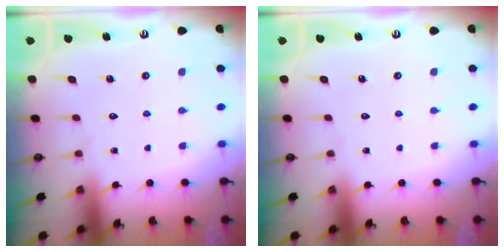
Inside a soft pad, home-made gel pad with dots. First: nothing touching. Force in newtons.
{"total": 0.0}